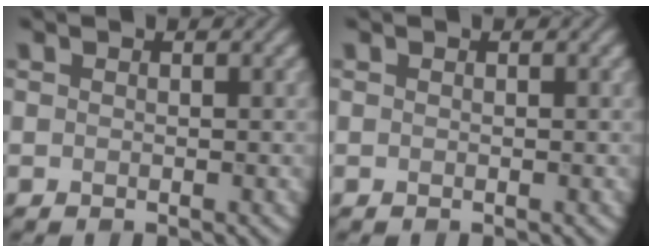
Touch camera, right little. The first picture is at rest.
{"total": 0.0}